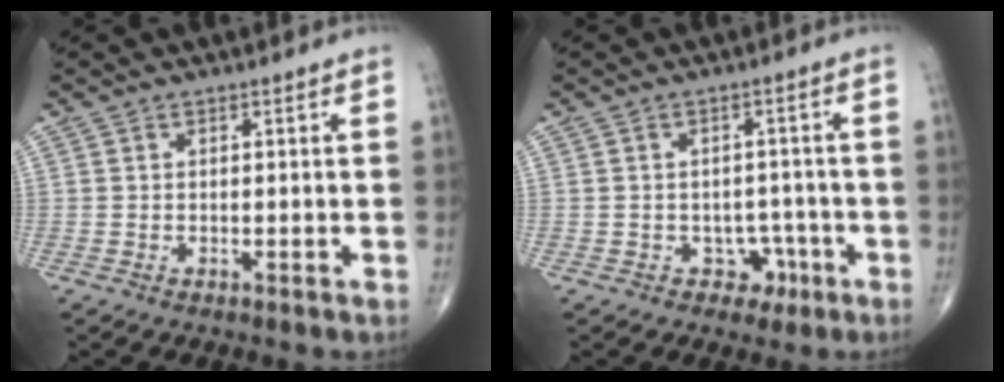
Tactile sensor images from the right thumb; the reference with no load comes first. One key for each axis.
{"total": 4.1, "fx": -2.3, "fy": 3.1, "fz": 1.4, "tx": 0.008, "ty": 0.027, "tz": -0.028}